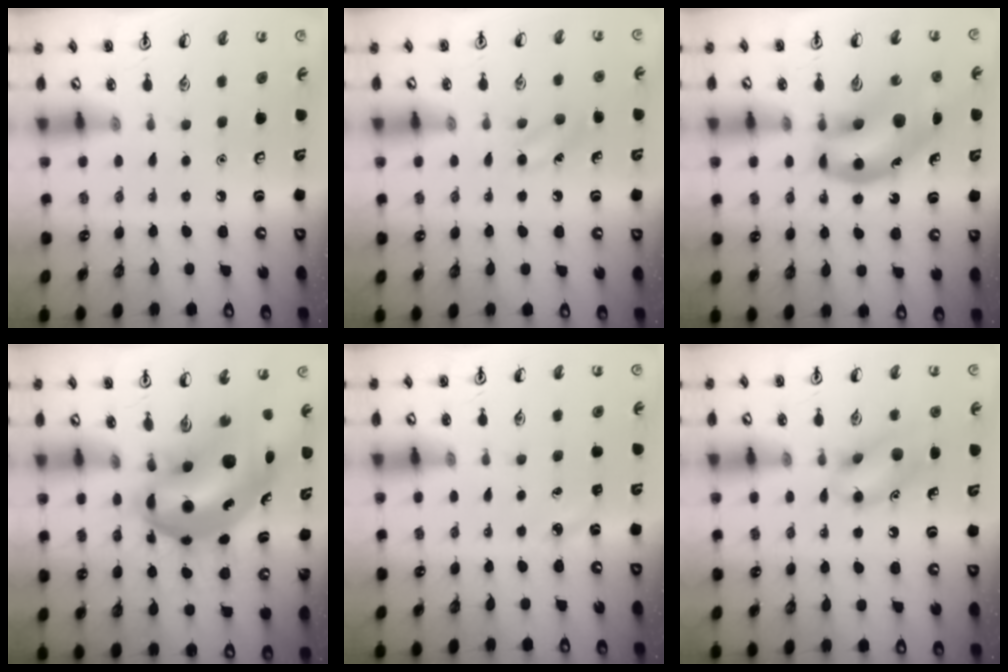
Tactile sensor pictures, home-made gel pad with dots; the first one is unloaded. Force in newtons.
{"total": 7.0, "press": 6.7, "slide": 2.3}
{"total": 14.7, "press": 14.2, "slide": 4.0}
{"total": 12.5, "press": 12.0, "slide": 3.3}
{"total": 3.1, "press": 3.0, "slide": 0.9}
{"total": 11.9, "press": 11.7, "slide": 2.1}